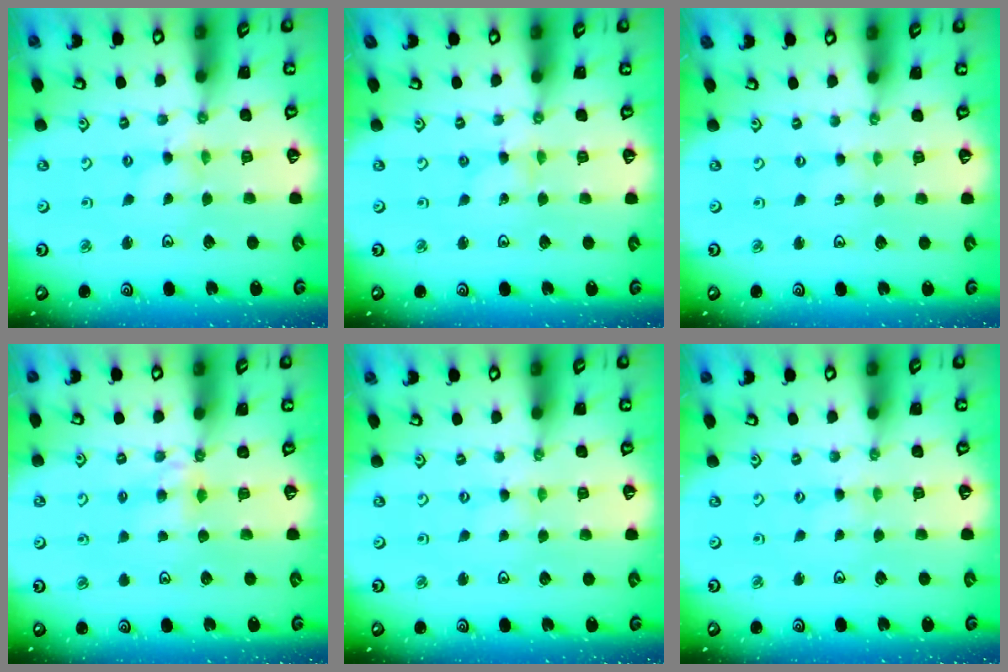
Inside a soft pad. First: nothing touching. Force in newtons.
{"total": 0.8, "press": 0.8, "slide": 0.1}
{"total": 0.6, "press": 0.6, "slide": 0.1}
{"total": 4.5, "press": 4.5, "slide": 0.4}
{"total": 0.0}
{"total": 0.5, "press": 0.5, "slide": 0.1}